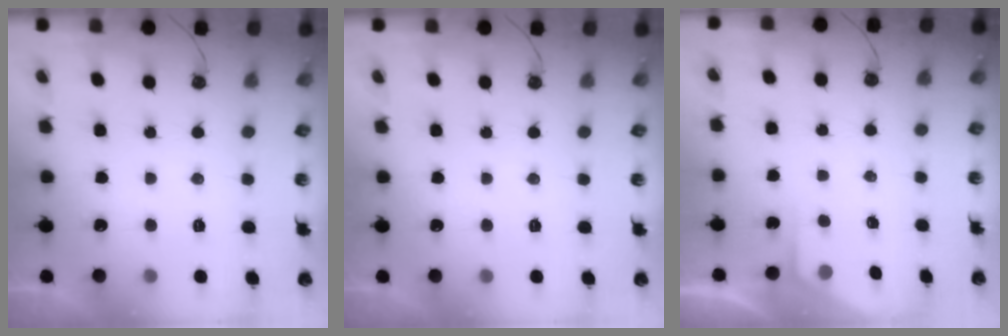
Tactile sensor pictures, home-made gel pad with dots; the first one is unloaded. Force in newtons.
{"total": 0.0}
{"total": 1.8, "press": 1.7, "slide": 0.3}